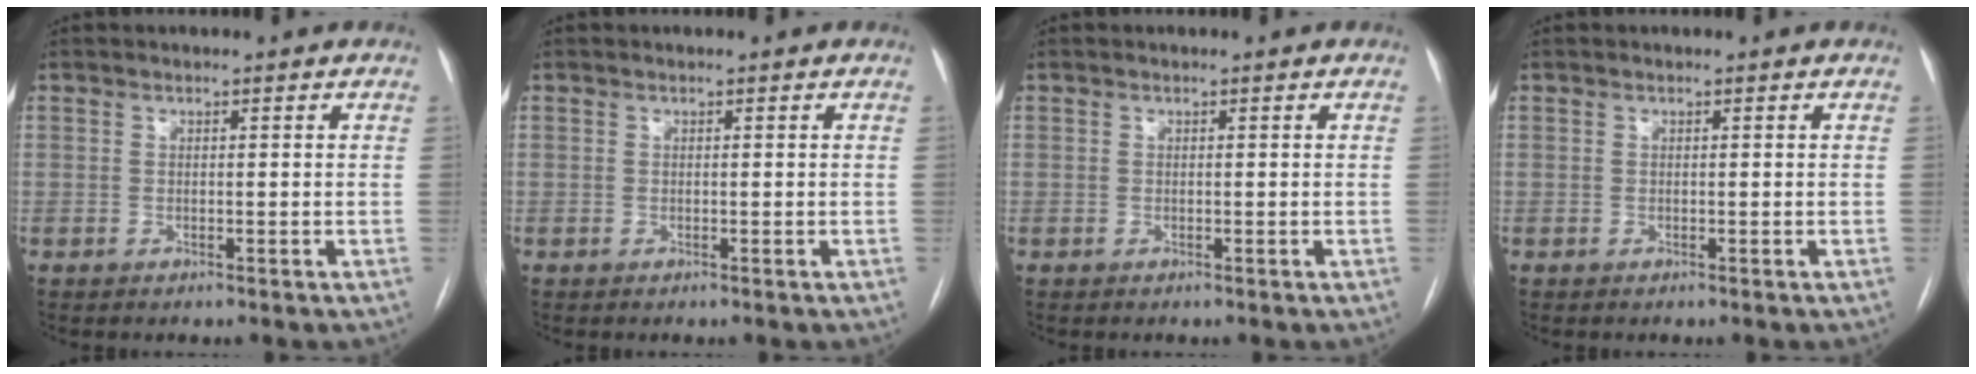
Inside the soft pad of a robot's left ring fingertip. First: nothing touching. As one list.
[{"total": 0.0}, {"total": 0.0}, {"total": 0.0}]